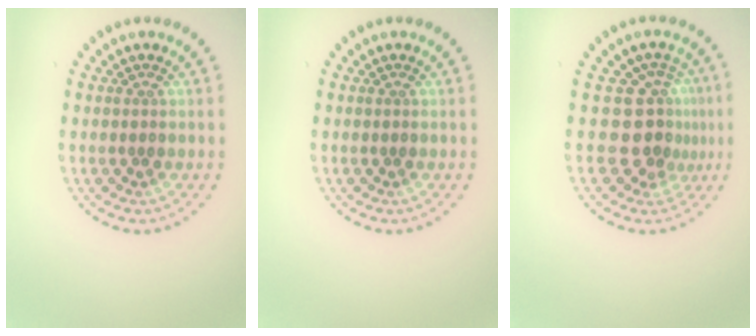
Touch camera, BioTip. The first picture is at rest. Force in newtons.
{"total": 0.0}
{"total": 3.5, "press": 2.7, "slide": 2.3}